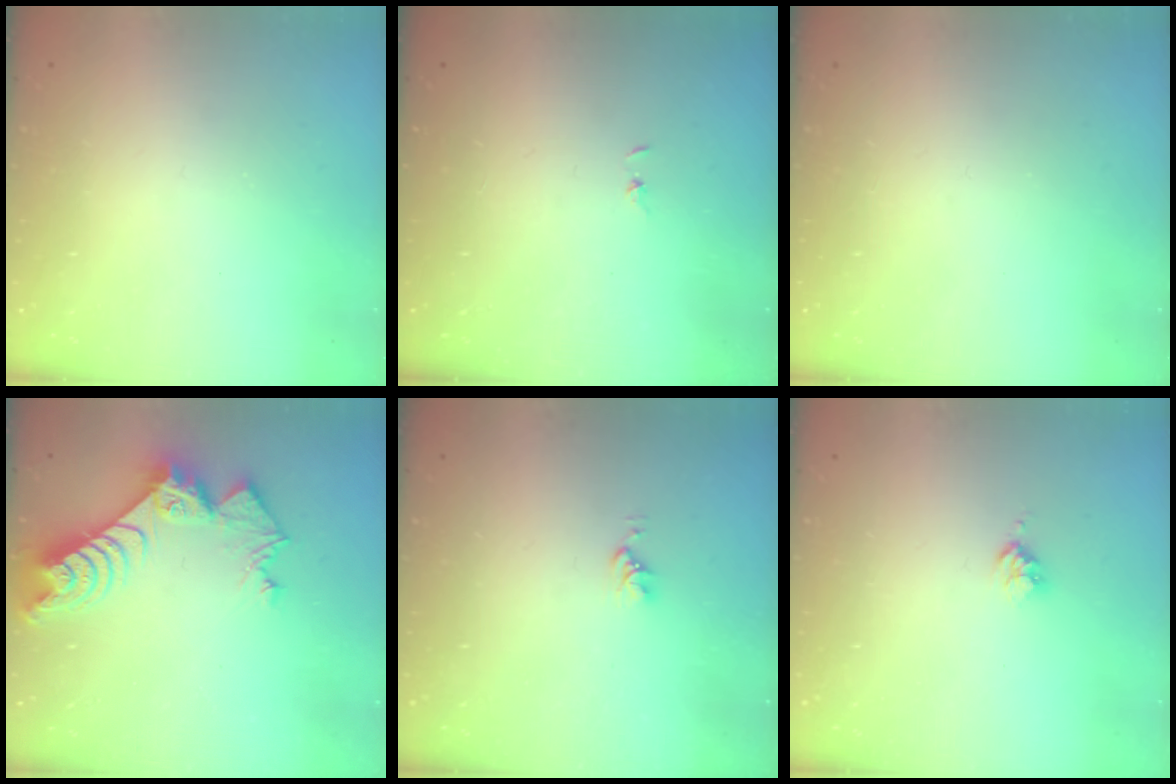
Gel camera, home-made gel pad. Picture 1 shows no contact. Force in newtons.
{"total": 0.7, "press": 0.7, "slide": 0.1}
{"total": 0.0}
{"total": 10.7, "press": 10.6, "slide": 1.1}
{"total": 3.0, "press": 3.0, "slide": 0.4}
{"total": 2.5, "press": 2.5, "slide": 0.3}